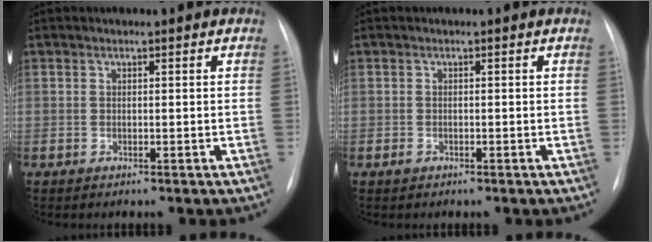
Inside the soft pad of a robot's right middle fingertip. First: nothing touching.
{"total": 0.7, "force": [0.5, 0.5, 0.2], "torque": [-0.005, 0.002, 0.011]}